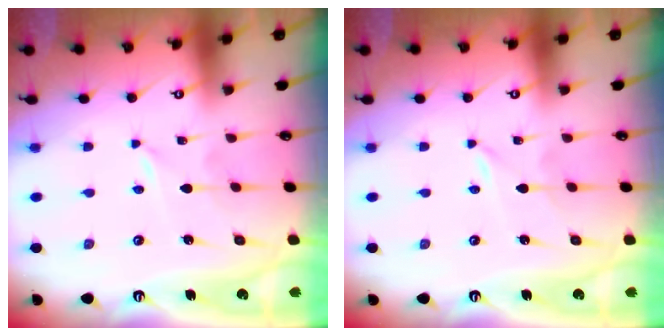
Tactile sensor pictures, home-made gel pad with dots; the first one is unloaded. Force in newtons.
{"total": 0.0}